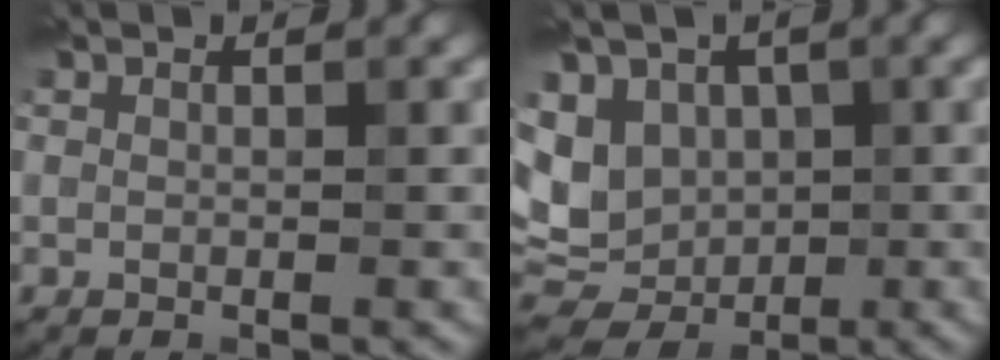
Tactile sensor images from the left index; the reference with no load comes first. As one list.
[{"total": 7.7, "force": [0.8, 6.3, 4.4], "torque": [-0.084, 0.007, 0.024]}]